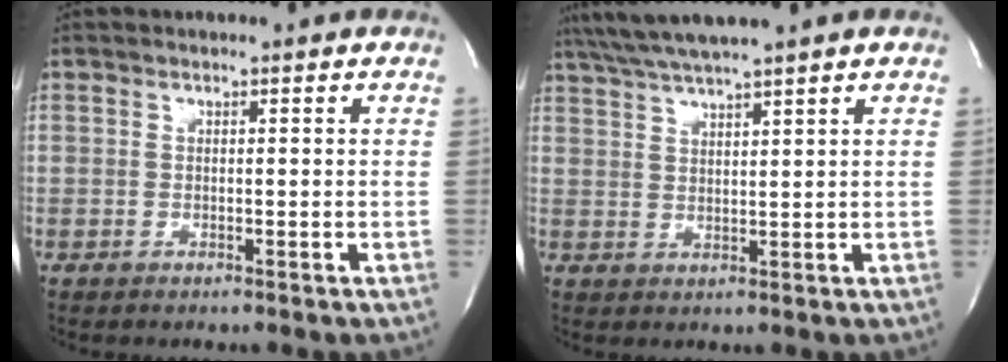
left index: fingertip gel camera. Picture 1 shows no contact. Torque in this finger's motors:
{"motor_torque": [0.80, -0.75, 0.58, 0.13]}